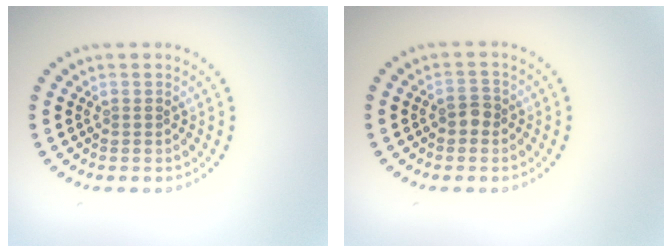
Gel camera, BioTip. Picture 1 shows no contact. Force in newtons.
{"total": 1.5, "press": 1.4, "slide": 0.5}